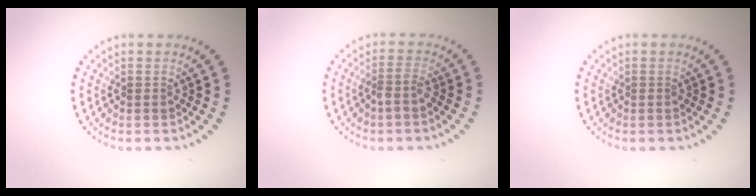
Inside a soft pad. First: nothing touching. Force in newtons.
{"total": 1.5, "press": 1.1, "slide": 0.9}
{"total": 0.0}